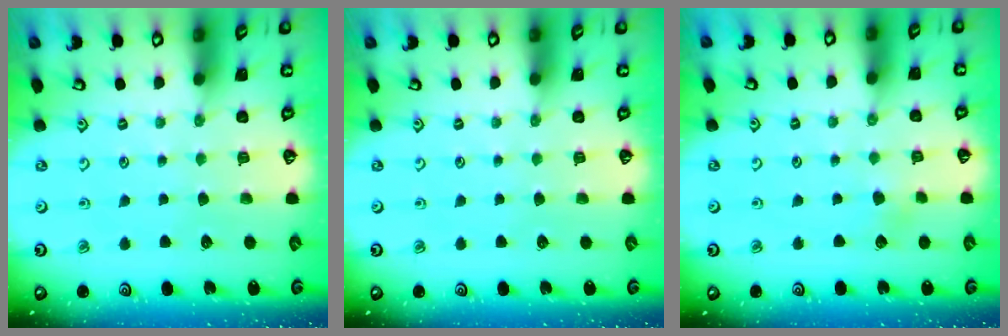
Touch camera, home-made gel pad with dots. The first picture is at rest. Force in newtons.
{"total": 0.0}
{"total": 2.1, "press": 2.1, "slide": 0.3}